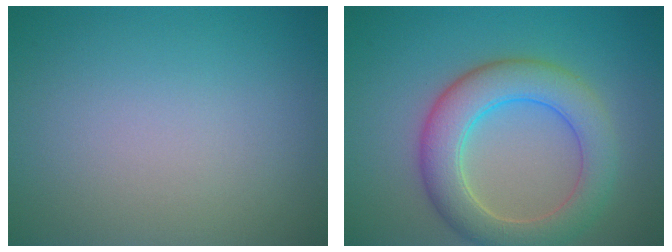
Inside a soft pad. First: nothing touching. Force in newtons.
{"total": 6.3, "press": 6.3, "slide": 0.2}